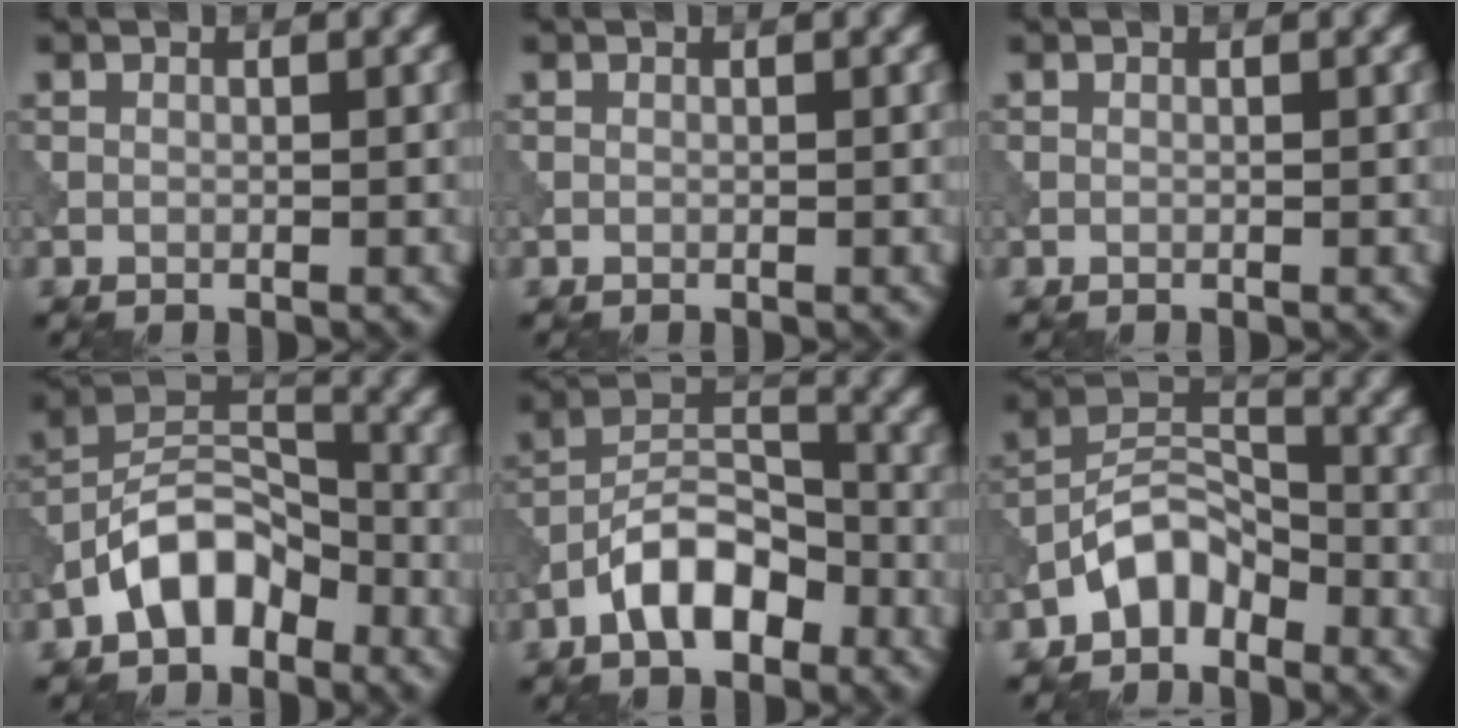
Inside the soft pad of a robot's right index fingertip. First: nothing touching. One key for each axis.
{"total": 0.0}
{"total": 0.0}
{"total": 6.1, "fx": -3.6, "fy": 3.4, "fz": 3.6, "tx": -0.050, "ty": 0.015, "tz": -0.077}
{"total": 6.5, "fx": -3.6, "fy": 3.2, "fz": 4.4, "tx": -0.068, "ty": 0.014, "tz": -0.072}
{"total": 4.5, "fx": -3.1, "fy": 2.3, "fz": 2.2, "tx": -0.031, "ty": 0.017, "tz": -0.069}